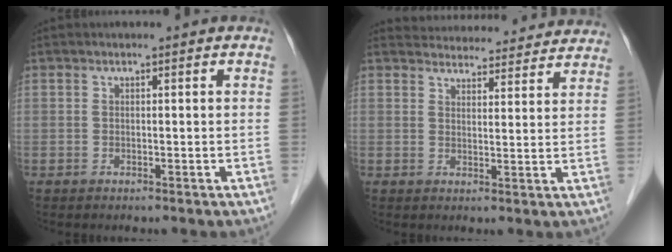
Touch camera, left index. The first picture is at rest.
{"total": 15.5, "force": [14.9, 3.9, 2.1], "torque": [-0.008, 0.015, 0.170]}